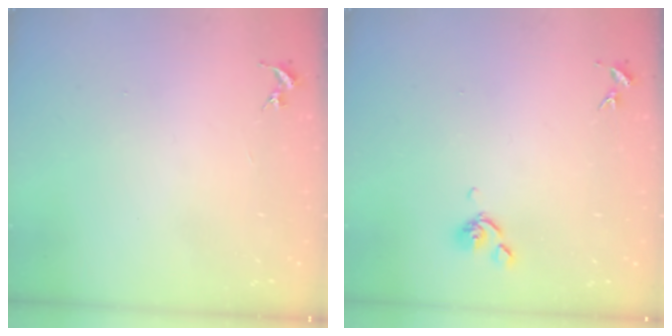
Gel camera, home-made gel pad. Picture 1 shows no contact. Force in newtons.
{"total": 6.2, "press": 6.1, "slide": 1.4}